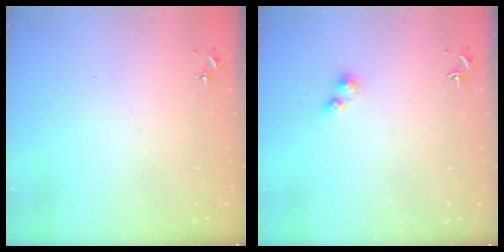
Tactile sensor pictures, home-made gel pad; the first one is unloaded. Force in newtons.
{"total": 2.4, "press": 2.3, "slide": 0.3}